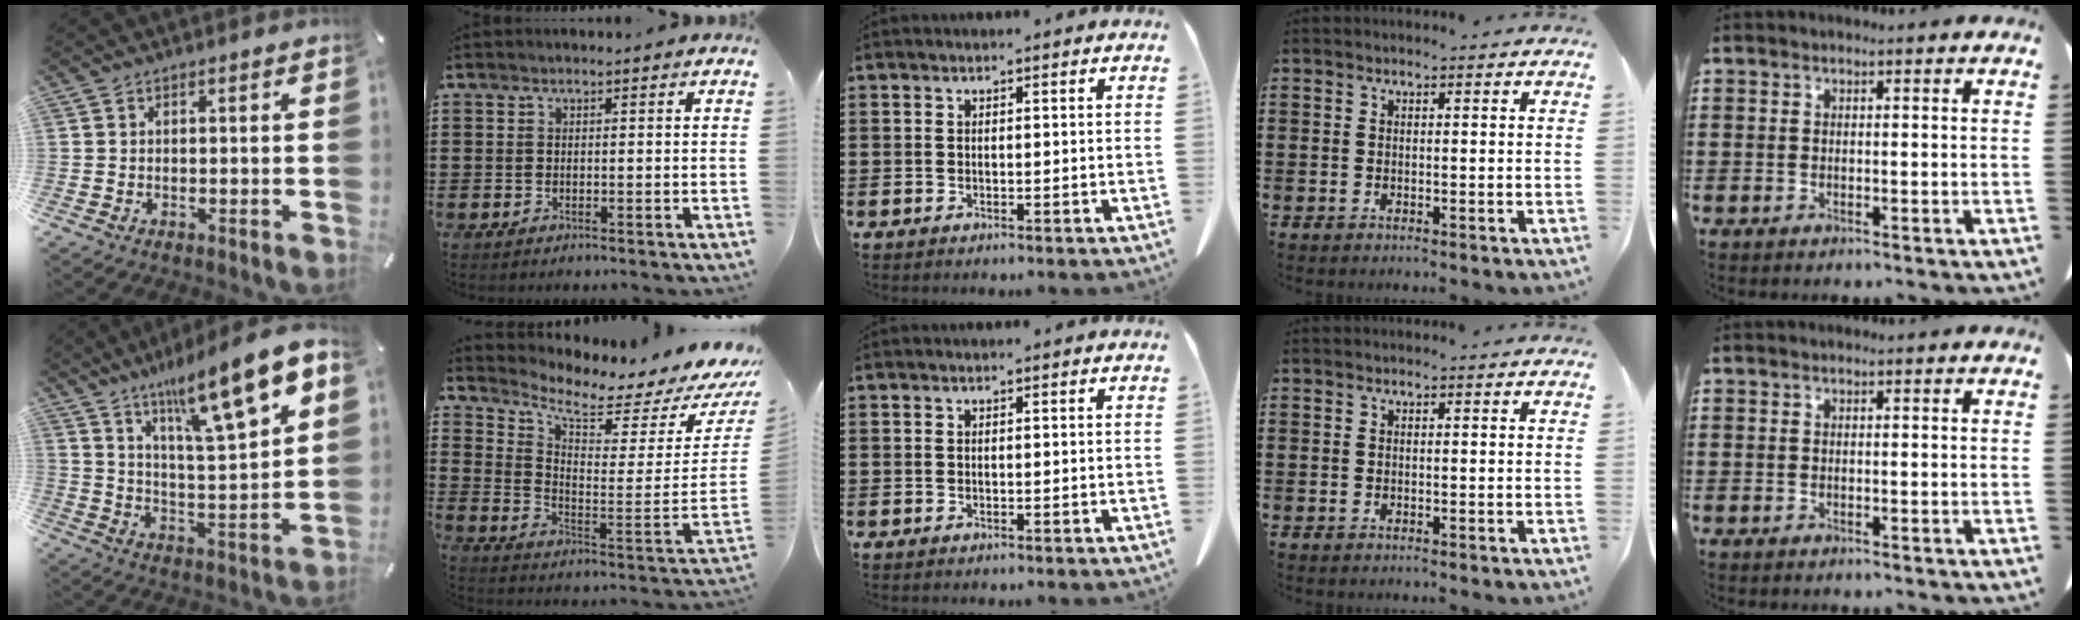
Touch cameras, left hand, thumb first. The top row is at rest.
{"thumb": {"total": 15.9, "force": [11.0, 3.6, 10.9], "torque": [-0.177, -0.074, 0.175]}, "index": {"total": 5.2, "force": [4.3, 0.9, 2.9], "torque": [-0.074, -0.050, 0.066]}}